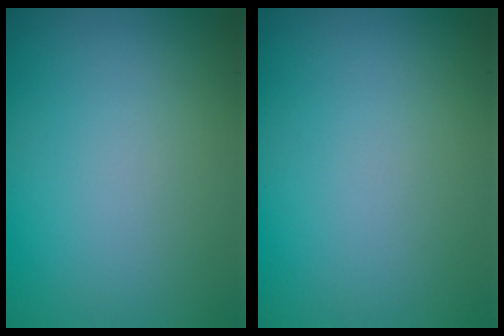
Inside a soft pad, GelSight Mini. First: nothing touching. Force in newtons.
{"total": 0.0}